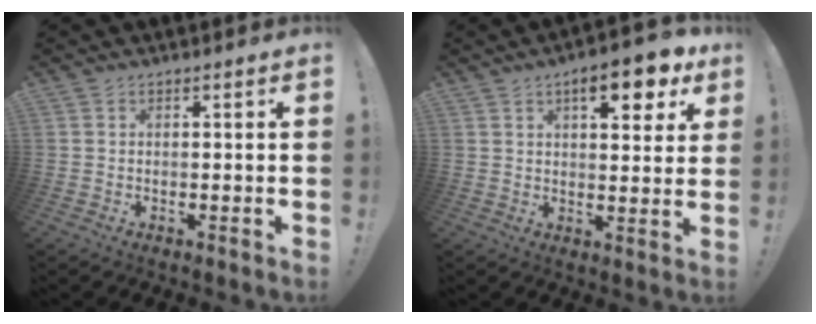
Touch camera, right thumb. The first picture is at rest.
{"total": 10.7, "force": [5.4, 4.0, 8.3], "torque": [-0.097, -0.025, 0.084]}